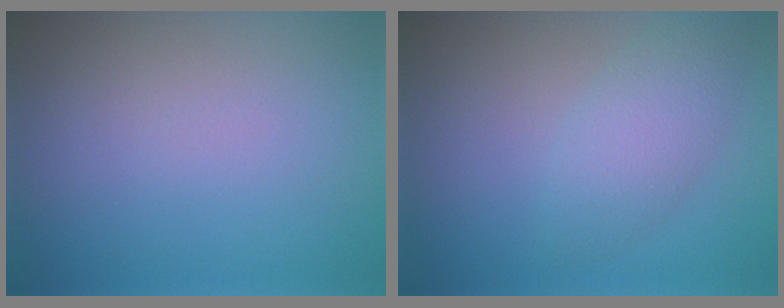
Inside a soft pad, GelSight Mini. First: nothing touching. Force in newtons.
{"total": 3.1, "press": 3.1, "slide": 0.1}